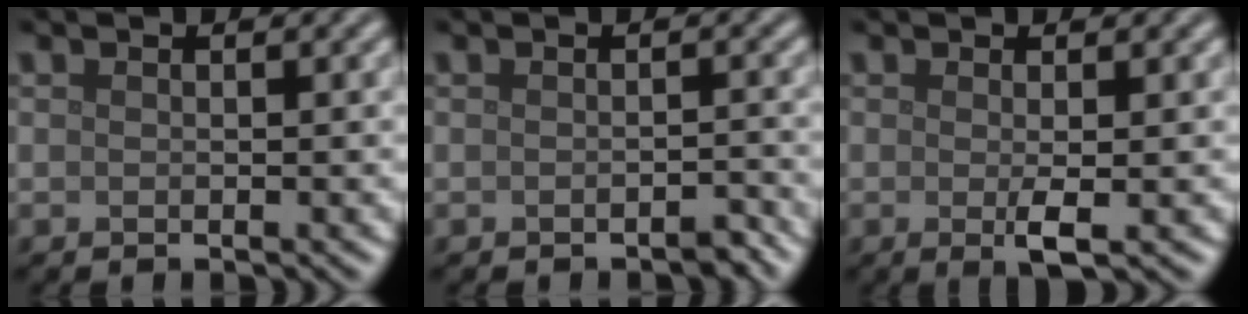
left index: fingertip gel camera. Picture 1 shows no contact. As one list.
[{"total": 1.0, "force": [-0.8, 0.2, 0.5], "torque": [-0.008, 0.001, -0.011]}, {"total": 1.8, "force": [-0.2, 0.2, 1.8], "torque": [-0.034, -0.006, -0.003]}]